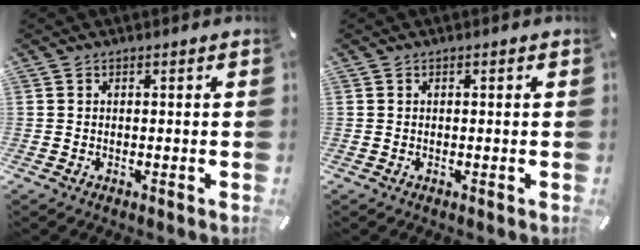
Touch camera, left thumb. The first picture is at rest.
{"total": 0.0}